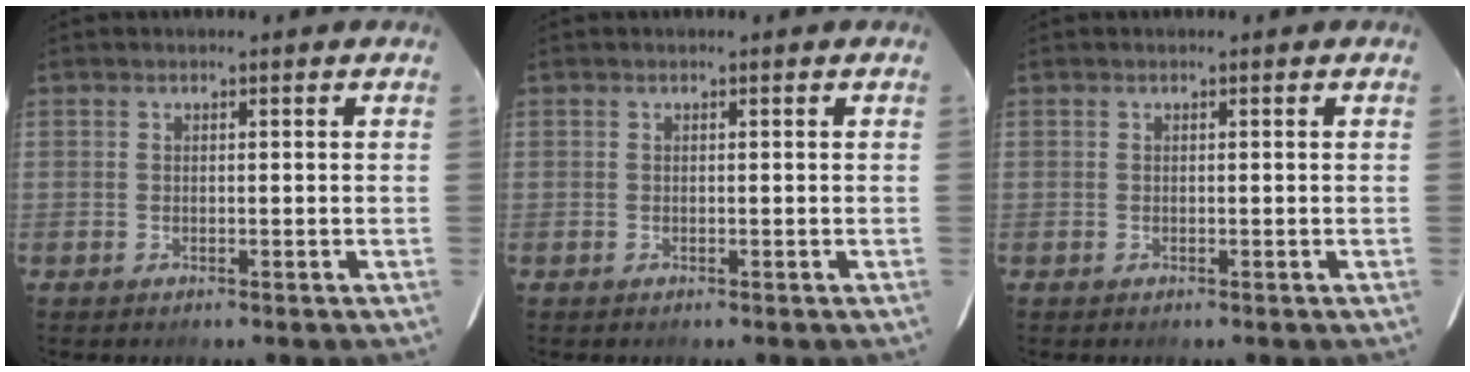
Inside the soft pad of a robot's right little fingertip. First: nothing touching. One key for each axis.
{"total": 0.0}
{"total": 0.0}